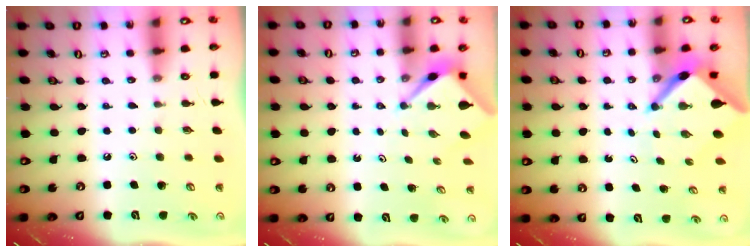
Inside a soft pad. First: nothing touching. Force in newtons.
{"total": 2.6, "press": 2.6, "slide": 0.1}
{"total": 5.3, "press": 5.3, "slide": 0.6}